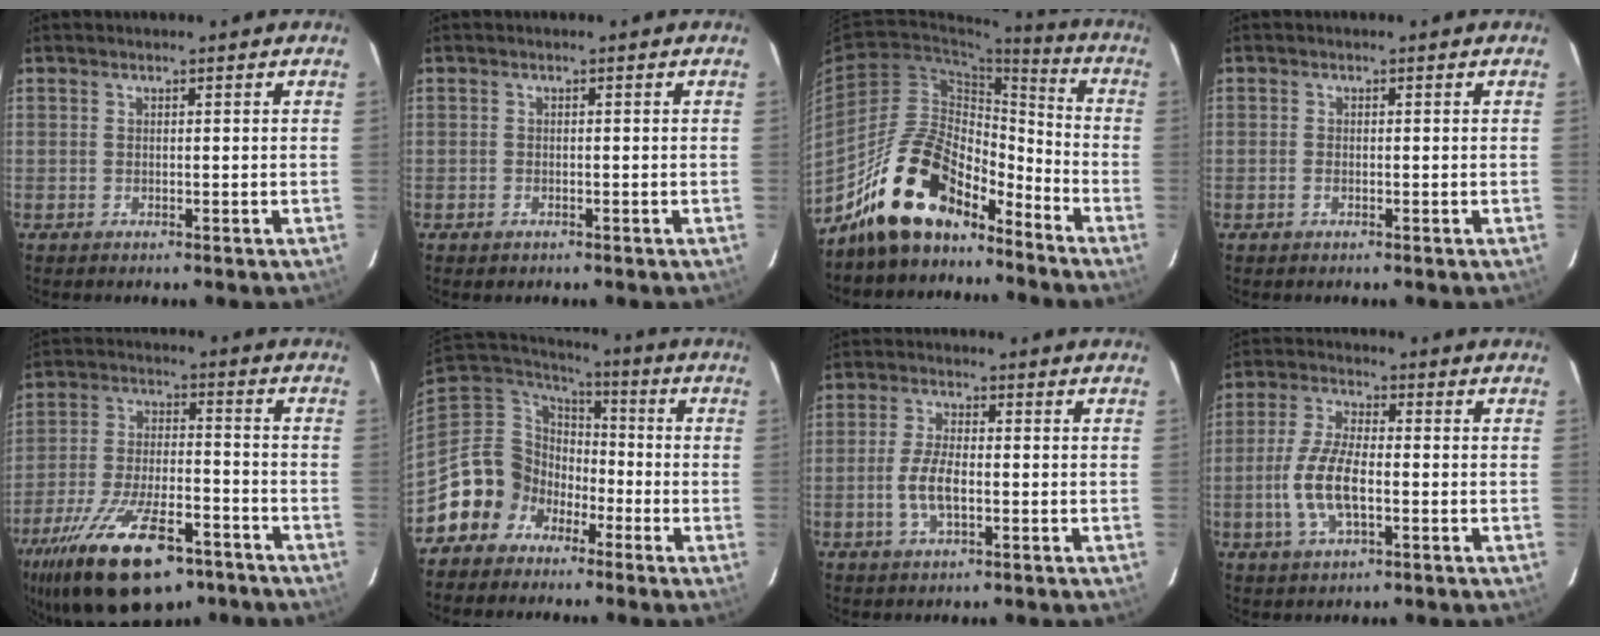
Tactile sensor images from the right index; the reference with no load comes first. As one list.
[{"total": 1.0, "force": [-0.6, 0.8, 0.2], "torque": [-0.005, -0.001, -0.007]}, {"total": 17.3, "force": [-13.5, 7.4, 7.9], "torque": [-0.152, 0.030, -0.229]}, {"total": 0.8, "force": [-0.3, 0.4, 0.6], "torque": [-0.012, -0.001, -0.006]}, {"total": 23.2, "force": [-15.0, 9.6, 14.9], "torque": [-0.293, -0.032, -0.235]}, {"total": 12.1, "force": [-6.4, 10.1, 2.0], "torque": [-0.066, 0.029, -0.120]}, {"total": 6.0, "force": [-1.5, 2.3, 5.3], "torque": [-0.112, 0.000, -0.028]}, {"total": 9.7, "force": [-2.2, 3.9, 8.6], "torque": [-0.182, 0.002, -0.043]}]